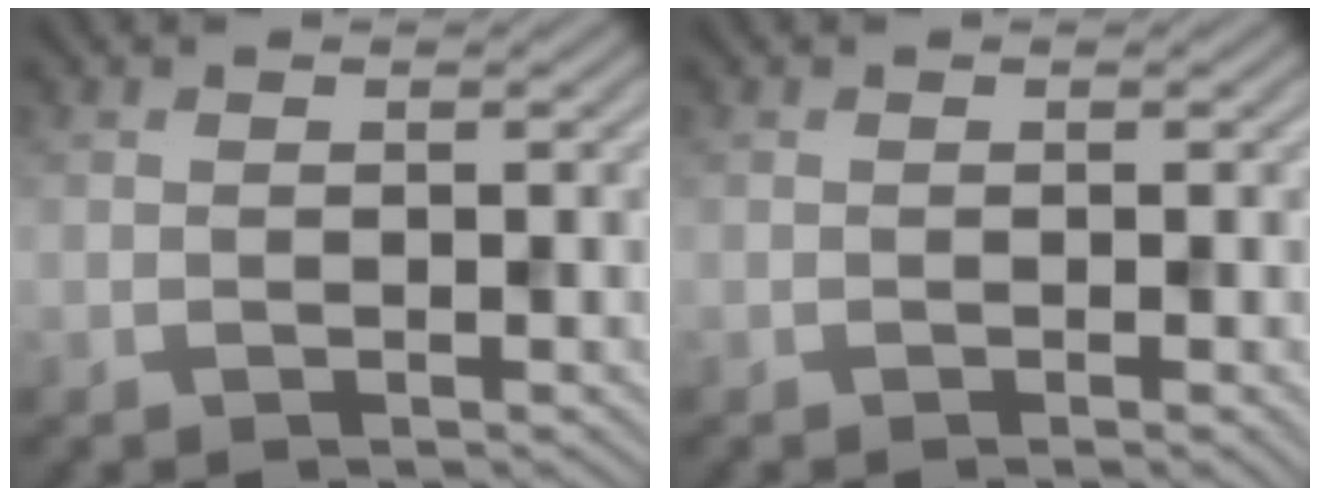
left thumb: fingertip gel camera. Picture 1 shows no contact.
{"total": 0.0}